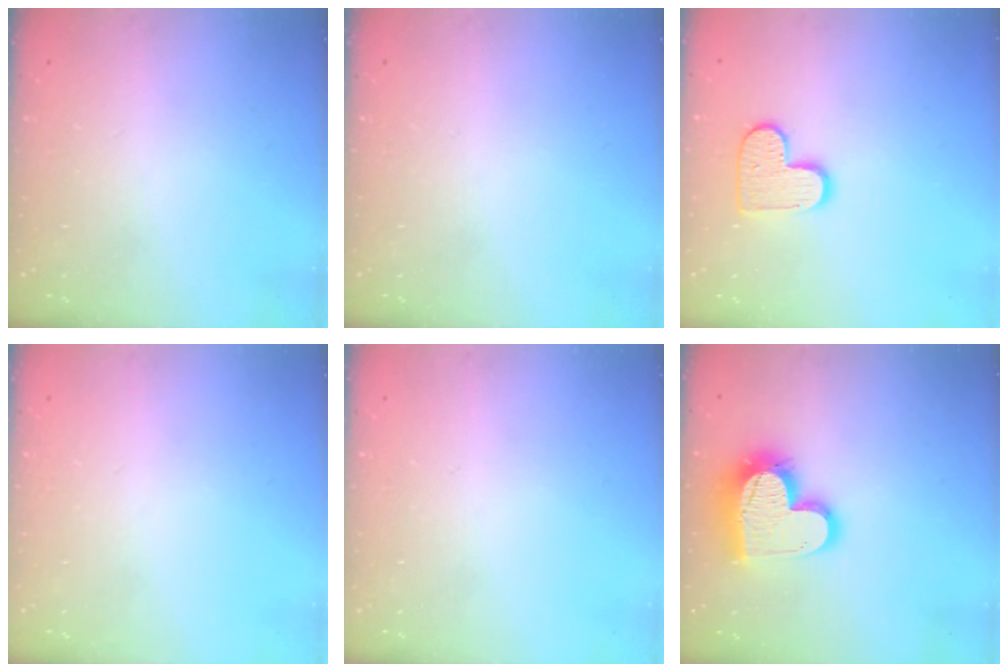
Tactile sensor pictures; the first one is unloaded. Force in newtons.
{"total": 0.0}
{"total": 10.1, "press": 10.1, "slide": 0.3}
{"total": 0.0}
{"total": 0.0}
{"total": 17.7, "press": 17.6, "slide": 1.5}